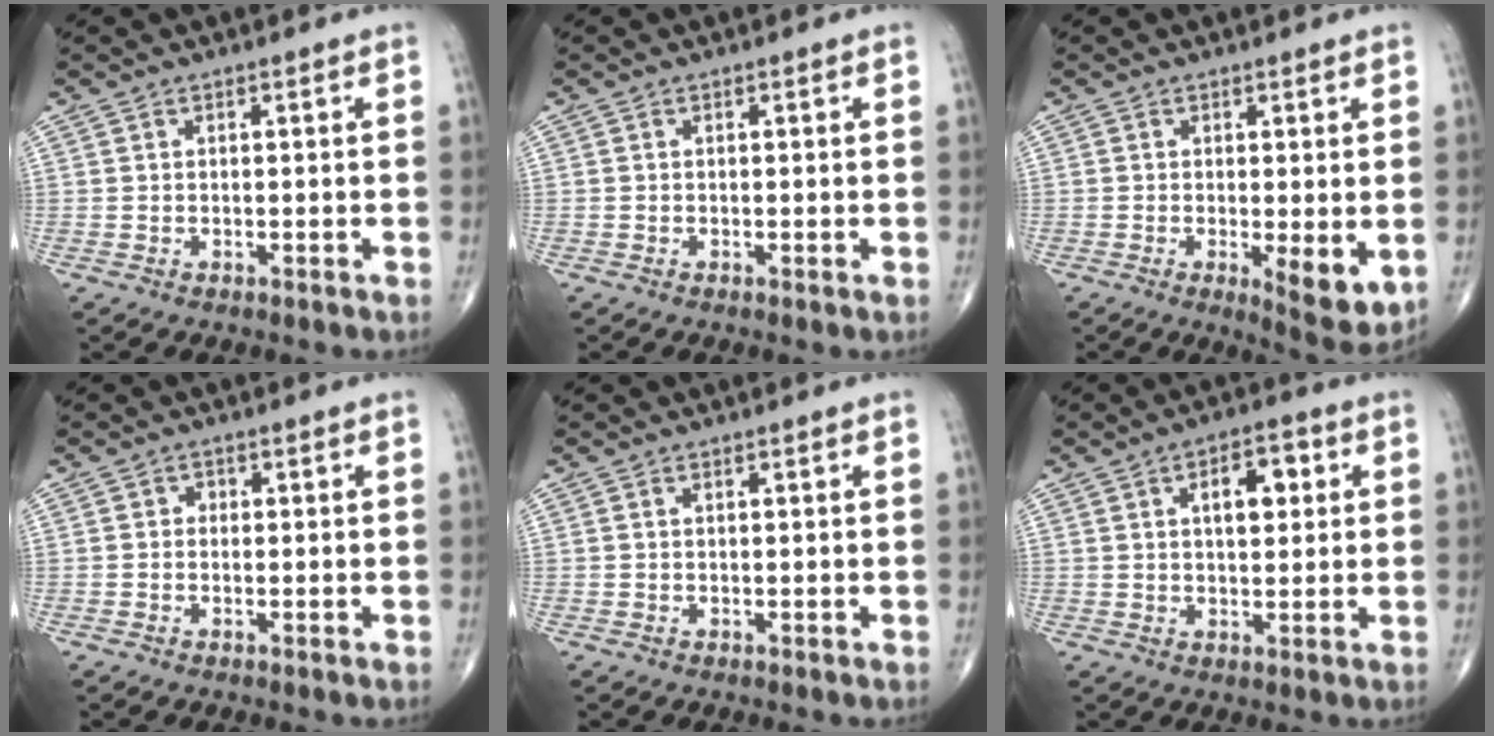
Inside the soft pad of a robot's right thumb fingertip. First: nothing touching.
{"total": 0.0}
{"total": 7.1, "force": [-1.2, 2.2, 6.6], "torque": [-0.090, -0.021, -0.015]}
{"total": 1.1, "force": [-0.1, 1.0, 0.5], "torque": [0.002, 0.004, -0.008]}
{"total": 0.0}
{"total": 7.5, "force": [2.1, 3.9, 6.1], "torque": [-0.068, 0.005, 0.030]}